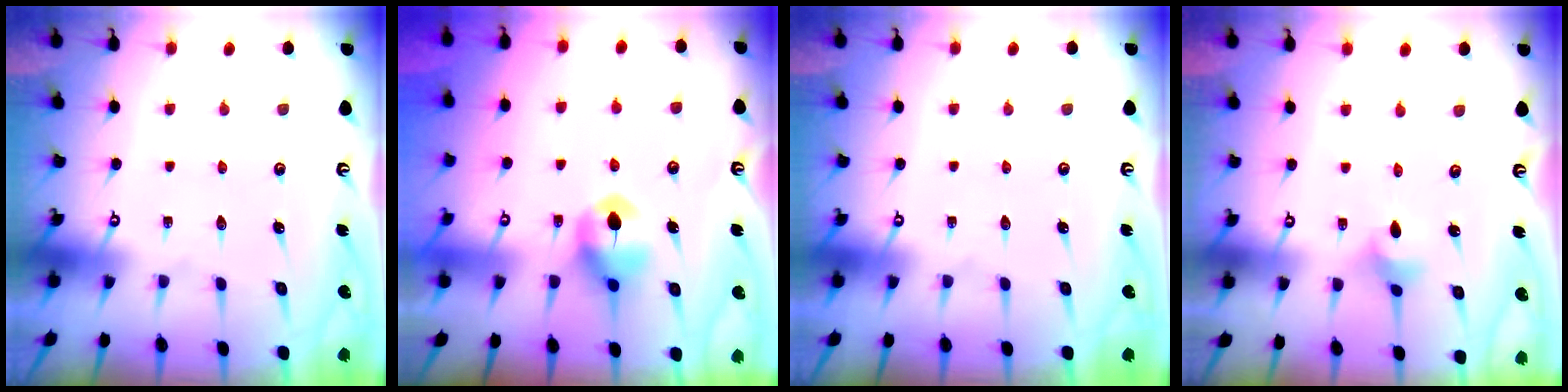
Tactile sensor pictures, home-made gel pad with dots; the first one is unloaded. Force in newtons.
{"total": 7.4, "press": 7.4, "slide": 0.5}
{"total": 0.0}
{"total": 3.3, "press": 3.2, "slide": 0.6}